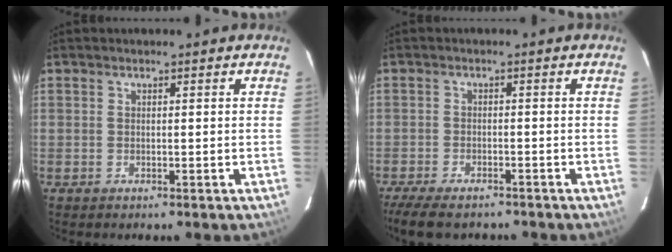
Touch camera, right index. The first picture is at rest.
{"total": 9.2, "force": [-7.6, 2.7, 4.4], "torque": [-0.110, -0.028, -0.130]}